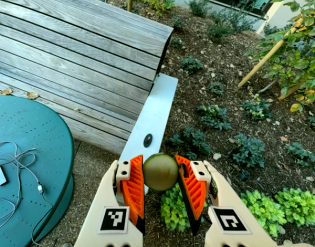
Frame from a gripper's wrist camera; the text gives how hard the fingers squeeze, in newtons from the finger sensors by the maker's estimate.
{"total": 13.6, "left": 14.3, "right": 12.9}